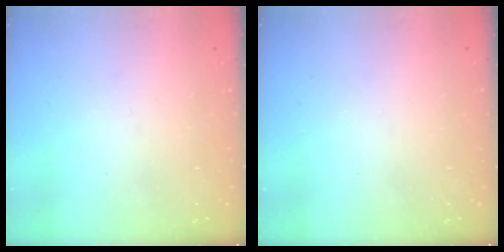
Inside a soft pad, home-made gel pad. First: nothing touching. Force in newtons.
{"total": 0.0}